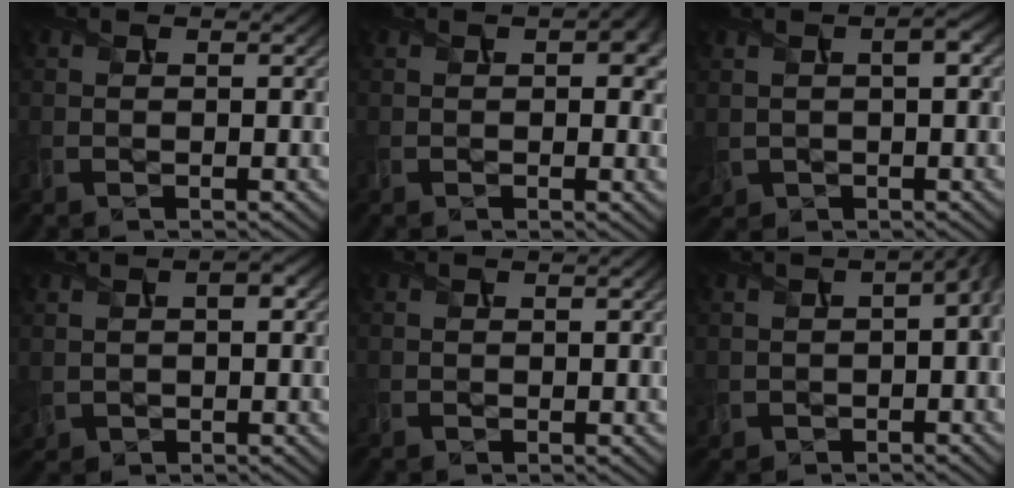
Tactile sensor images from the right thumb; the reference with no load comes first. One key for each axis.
{"total": 4.8, "fx": 0.9, "fy": 2.6, "fz": 4.0, "tx": -0.055, "ty": -0.003, "tz": 0.016}
{"total": 3.8, "fx": 0.4, "fy": 2.4, "fz": 2.9, "tx": -0.073, "ty": -0.001, "tz": 0.008}
{"total": 3.3, "fx": 0.6, "fy": 2.2, "fz": 2.3, "tx": -0.054, "ty": -0.001, "tz": 0.014}
{"total": 0.0}
{"total": 6.3, "fx": -0.3, "fy": 3.6, "fz": 5.2, "tx": -0.077, "ty": -0.009, "tz": 0.001}